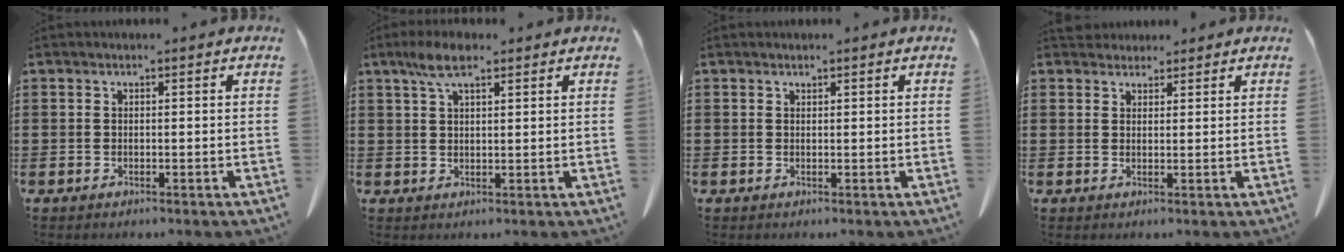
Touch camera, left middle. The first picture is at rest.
{"total": 5.2, "force": [3.0, 1.5, 4.0], "torque": [-0.084, 0.005, 0.053]}
{"total": 0.7, "force": [0.6, 0.3, 0.0], "torque": [-0.002, -0.001, 0.013]}
{"total": 2.4, "force": [2.3, 0.8, 0.1], "torque": [-0.001, -0.003, 0.043]}